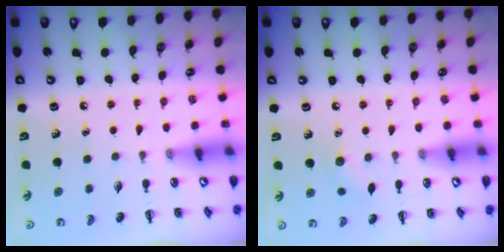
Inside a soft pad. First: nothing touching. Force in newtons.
{"total": 5.8, "press": 5.6, "slide": 1.6}